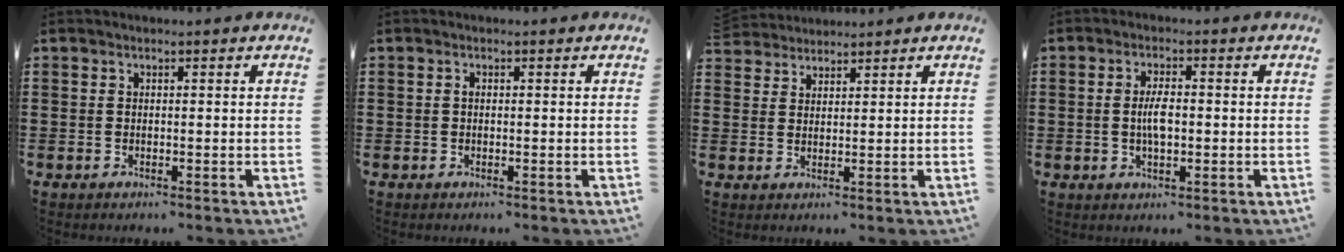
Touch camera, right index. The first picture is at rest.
{"total": 0.6, "force": [0.0, 0.3, 0.4], "torque": [-0.010, -0.001, 0.000]}
{"total": 2.6, "force": [2.5, 0.4, -0.4], "torque": [0.001, -0.002, 0.050]}
{"total": 4.1, "force": [-0.2, 1.5, 3.8], "torque": [-0.072, 0.003, -0.004]}